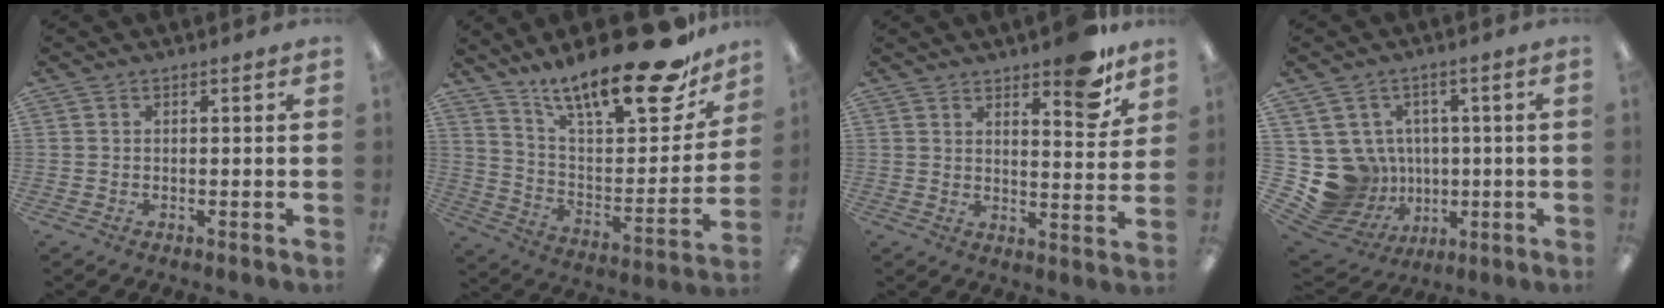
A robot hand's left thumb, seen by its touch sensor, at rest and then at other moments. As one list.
[{"total": 24.6, "force": [18.3, 6.6, 15.1], "torque": [-0.227, -0.123, 0.302]}, {"total": 10.0, "force": [7.6, 3.3, 5.7], "torque": [-0.059, -0.050, 0.126]}, {"total": 11.5, "force": [-0.9, 11.2, 2.5], "torque": [-0.087, -0.007, 0.004]}]